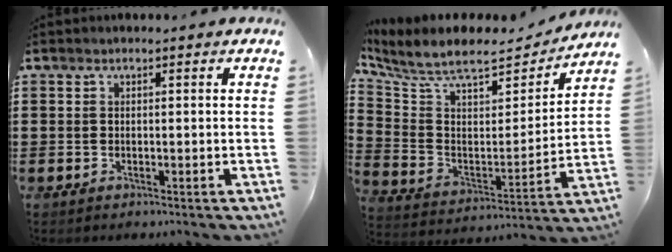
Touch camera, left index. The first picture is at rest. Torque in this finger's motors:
{"motor_torque": [1.07, -1.07, 0.38, 0.15]}